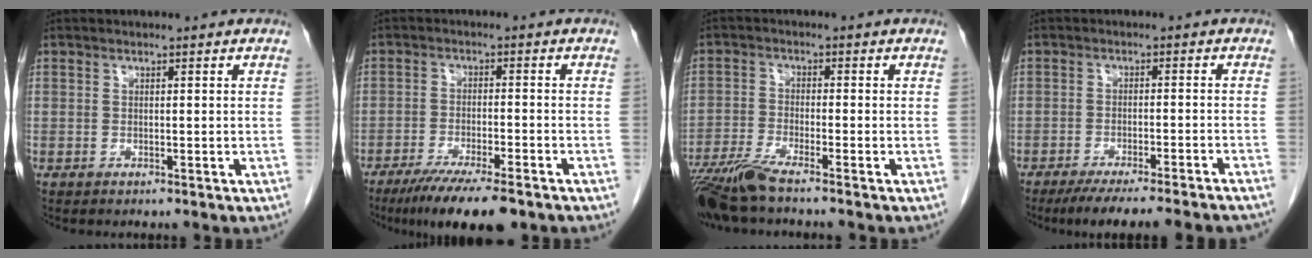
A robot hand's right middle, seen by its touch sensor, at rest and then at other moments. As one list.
[{"total": 10.9, "force": [-8.1, 1.3, 7.2], "torque": [-0.111, -0.024, -0.127]}, {"total": 7.1, "force": [-5.8, -0.4, 4.0], "torque": [-0.077, -0.024, -0.111]}, {"total": 15.3, "force": [-13.6, 0.2, 7.0], "torque": [-0.080, -0.029, -0.182]}]